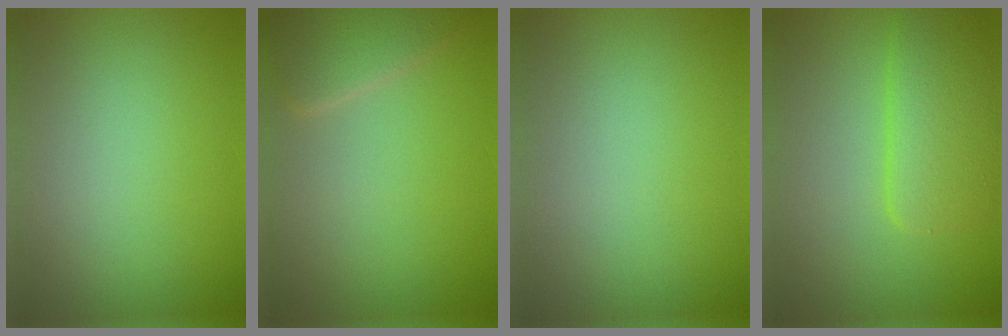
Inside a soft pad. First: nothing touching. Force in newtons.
{"total": 3.0, "press": 2.9, "slide": 0.2}
{"total": 0.0}
{"total": 4.3, "press": 4.3, "slide": 0.0}